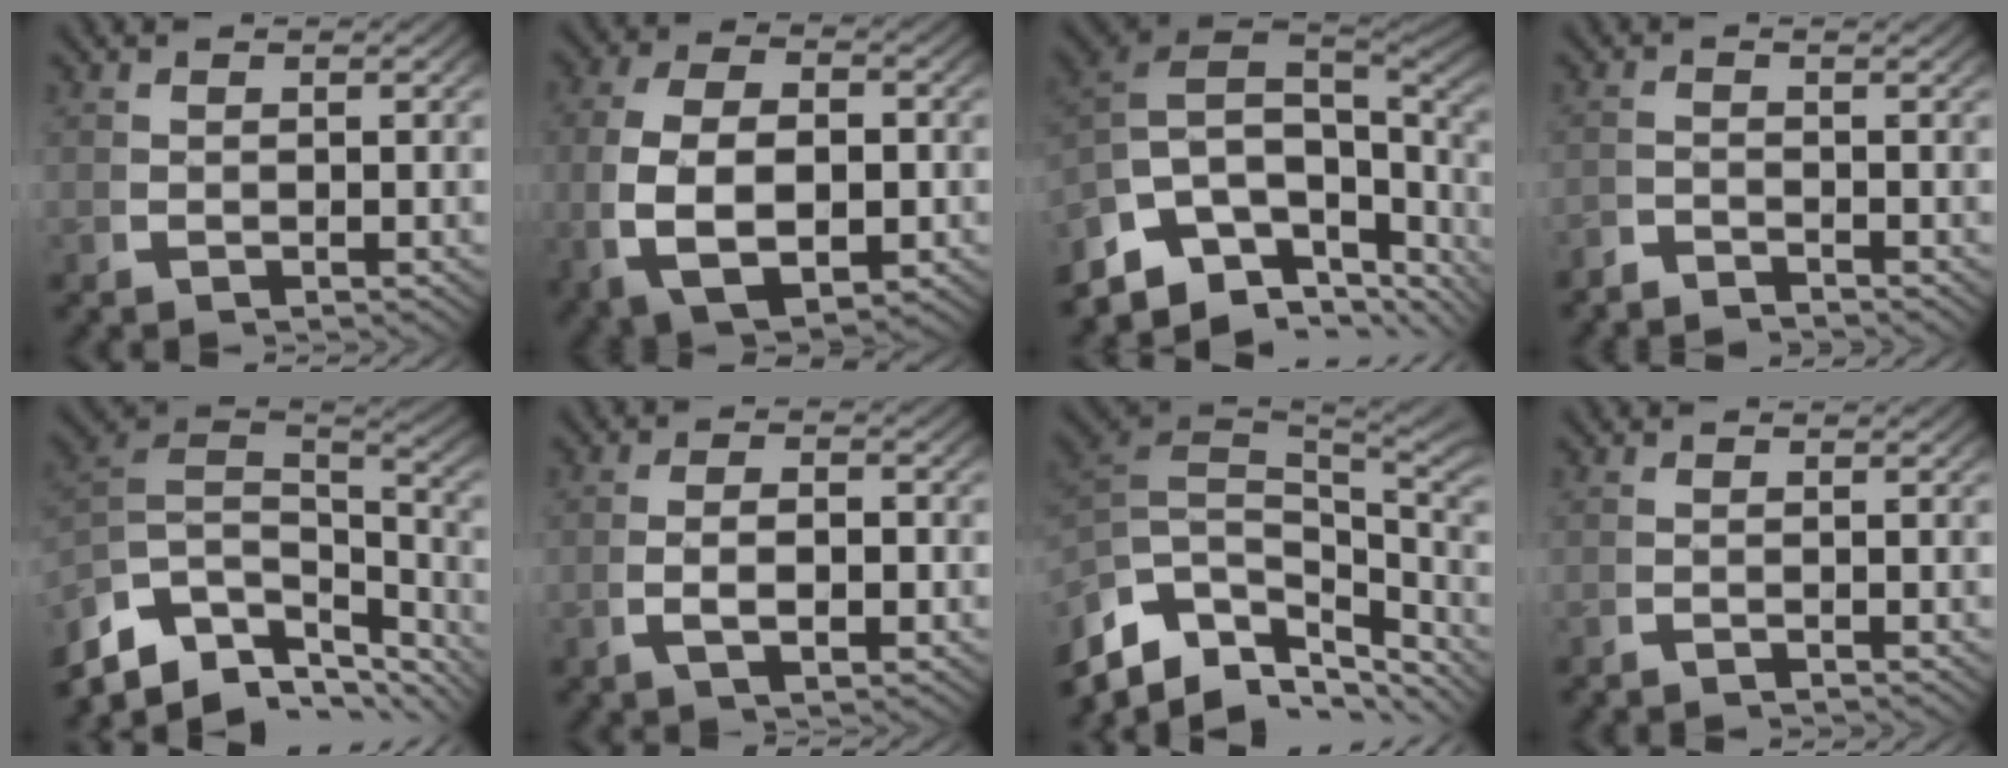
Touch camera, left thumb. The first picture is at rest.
{"total": 10.8, "force": [-1.5, 6.9, 8.2], "torque": [-0.196, -0.045, 0.008]}
{"total": 12.7, "force": [-1.8, 7.9, 9.8], "torque": [-0.219, -0.033, -0.001]}
{"total": 2.3, "force": [-2.1, -0.7, -0.3], "torque": [0.012, 0.000, -0.041]}
{"total": 10.2, "force": [-2.5, 6.5, 7.4], "torque": [-0.175, -0.040, -0.012]}
{"total": 2.8, "force": [-0.6, 0.9, 2.6], "torque": [-0.042, 0.005, -0.007]}
{"total": 9.9, "force": [-1.5, 6.4, 7.4], "torque": [-0.161, -0.036, -0.002]}
{"total": 1.1, "force": [-0.7, -0.9, -0.2], "torque": [0.008, 0.003, -0.010]}